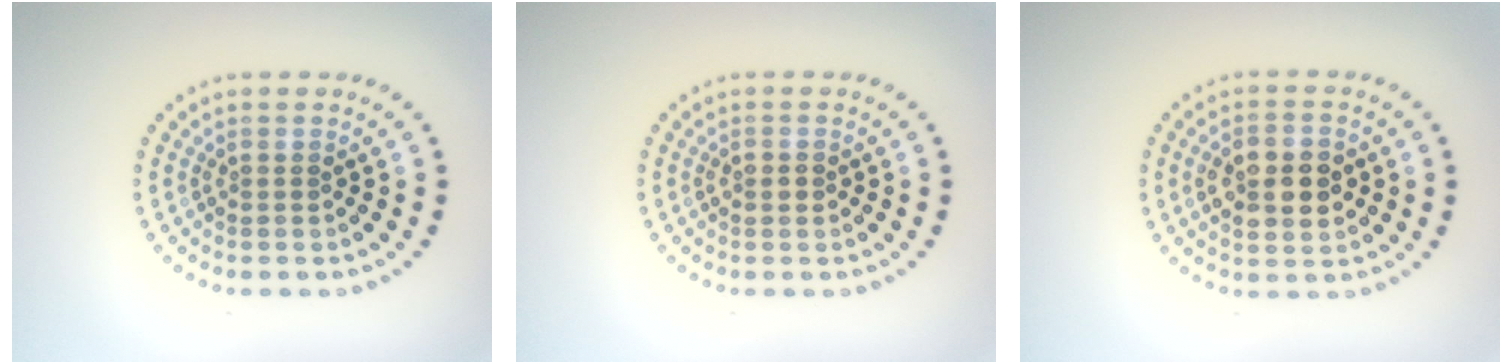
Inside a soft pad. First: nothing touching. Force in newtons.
{"total": 1.3, "press": 1.3, "slide": 0.1}
{"total": 4.3, "press": 4.3, "slide": 0.1}